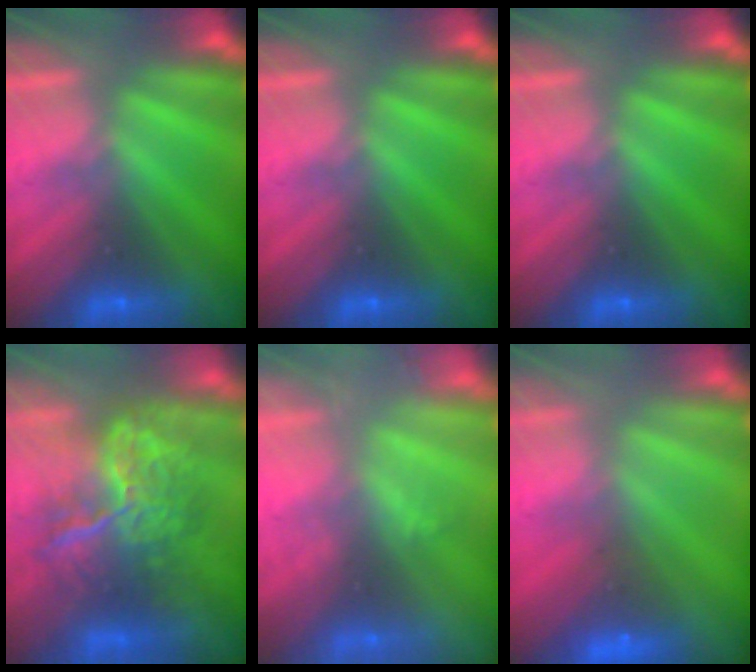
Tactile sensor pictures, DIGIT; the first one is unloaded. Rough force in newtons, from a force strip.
{"total": 0.0}
{"total": 0.0}
{"total": 10.2}
{"total": 1.7}
{"total": 8.4}